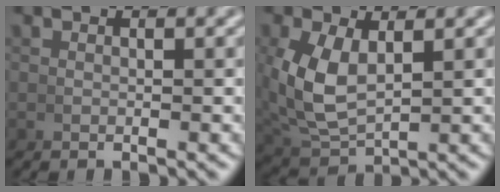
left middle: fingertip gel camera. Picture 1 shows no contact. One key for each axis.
{"total": 5.6, "fx": 0.9, "fy": 3.7, "fz": 4.1, "tx": -0.105, "ty": -0.013, "tz": 0.035}